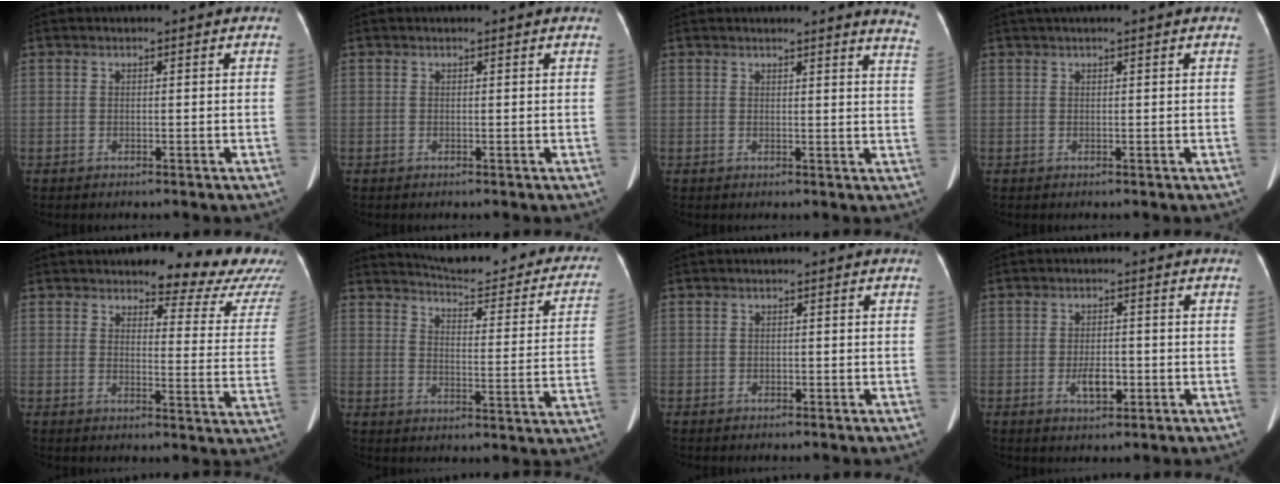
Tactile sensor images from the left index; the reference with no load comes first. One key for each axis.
{"total": 0.0}
{"total": 7.1, "fx": 6.7, "fy": -0.5, "fz": 2.3, "tx": -0.018, "ty": -0.051, "tz": 0.042}
{"total": 1.3, "fx": 0.8, "fy": -0.2, "fz": 1.0, "tx": -0.022, "ty": 0.017, "tz": 0.019}
{"total": 14.6, "fx": 12.8, "fy": 4.1, "fz": 5.5, "tx": -0.033, "ty": -0.044, "tz": 0.115}
{"total": 24.0, "fx": 21.5, "fy": 4.6, "fz": 9.7, "tx": -0.119, "ty": -0.058, "tz": 0.244}
{"total": 0.5, "fx": -0.3, "fy": 0.4, "fz": 0.2, "tx": -0.003, "ty": 0.001, "tz": -0.007}
{"total": 3.9, "fx": -1.4, "fy": 1.8, "fz": 3.2, "tx": -0.058, "ty": 0.000, "tz": -0.018}